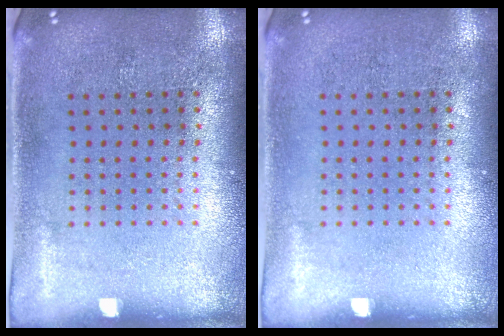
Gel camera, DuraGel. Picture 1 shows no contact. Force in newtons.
{"total": 0.0}